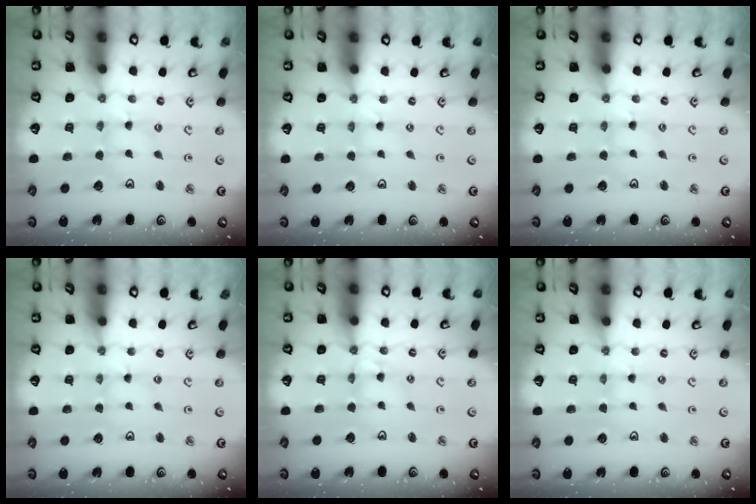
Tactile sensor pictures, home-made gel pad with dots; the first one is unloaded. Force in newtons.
{"total": 0.0}
{"total": 2.4, "press": 2.3, "slide": 0.4}
{"total": 0.0}
{"total": 5.2, "press": 5.2, "slide": 0.4}
{"total": 0.0}